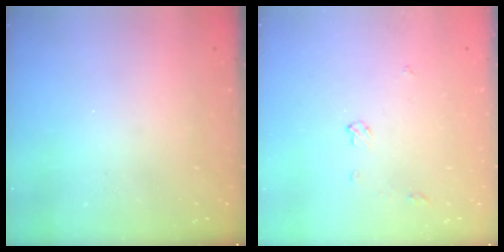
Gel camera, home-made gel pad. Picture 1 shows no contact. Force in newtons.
{"total": 4.3, "press": 4.3, "slide": 0.6}